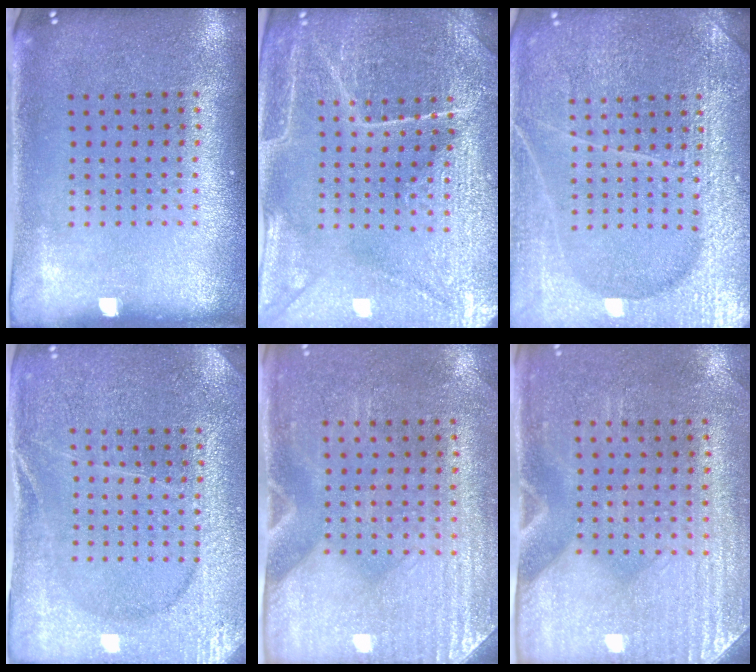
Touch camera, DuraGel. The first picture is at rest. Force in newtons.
{"total": 4.3, "press": 4.2, "slide": 0.9}
{"total": 6.6, "press": 6.6, "slide": 0.8}
{"total": 3.1, "press": 3.1, "slide": 0.6}
{"total": 3.0, "press": 2.6, "slide": 1.5}
{"total": 3.0, "press": 2.6, "slide": 1.5}